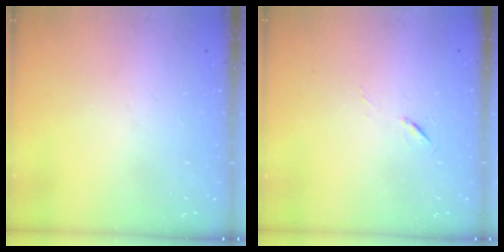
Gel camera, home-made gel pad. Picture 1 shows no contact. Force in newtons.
{"total": 5.5, "press": 5.1, "slide": 2.1}